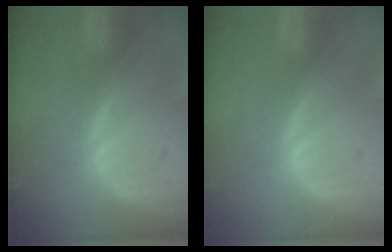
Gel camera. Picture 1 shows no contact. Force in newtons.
{"total": 0.0}